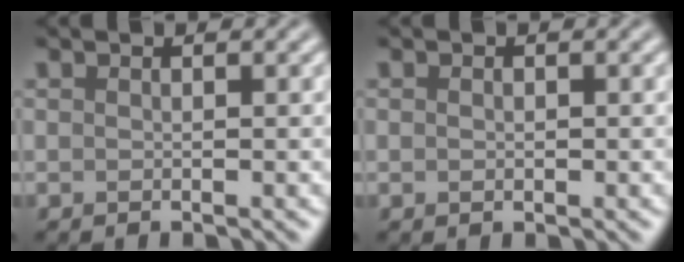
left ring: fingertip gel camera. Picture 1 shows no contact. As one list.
[{"total": 0.5, "force": [0.0, 0.4, 0.3], "torque": [-0.004, -0.001, 0.000]}]